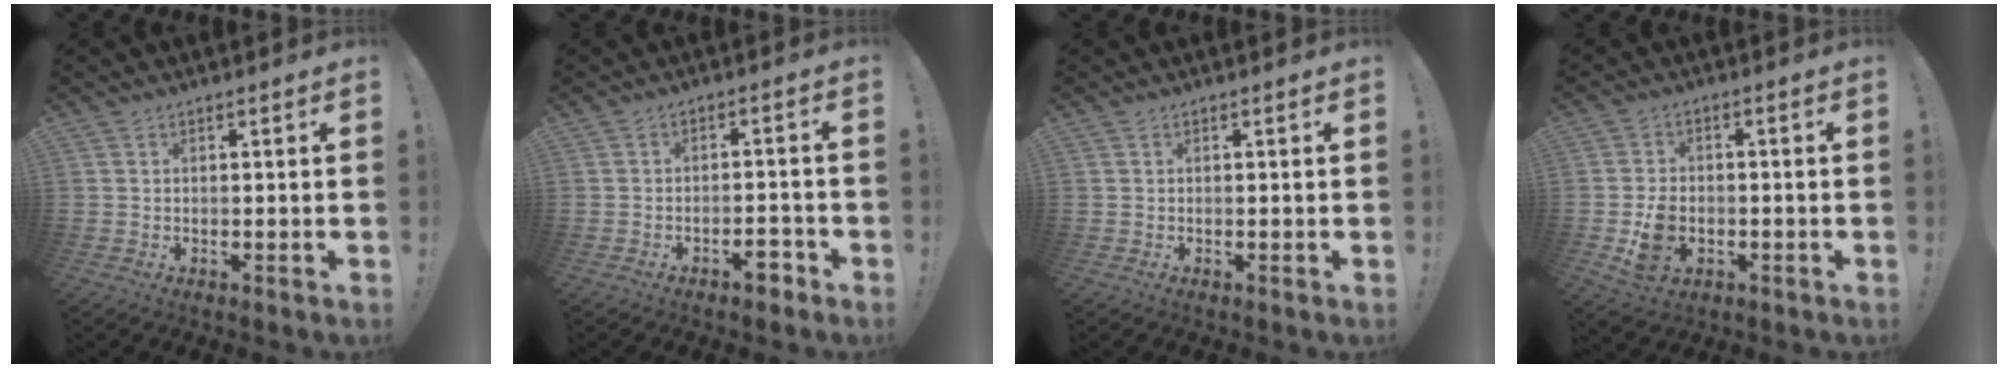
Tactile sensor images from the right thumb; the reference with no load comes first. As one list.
[{"total": 4.4, "force": [-3.1, 1.6, 2.7], "torque": [-0.039, 0.022, -0.051]}, {"total": 0.0}, {"total": 9.0, "force": [-2.4, 6.6, 5.6], "torque": [-0.100, 0.007, -0.039]}]